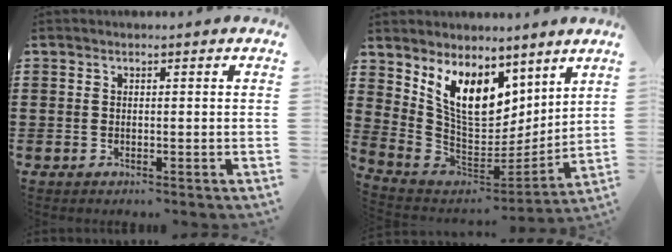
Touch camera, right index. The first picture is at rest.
{"total": 11.2, "force": [6.2, 6.7, 6.5], "torque": [-0.148, -0.029, 0.126]}